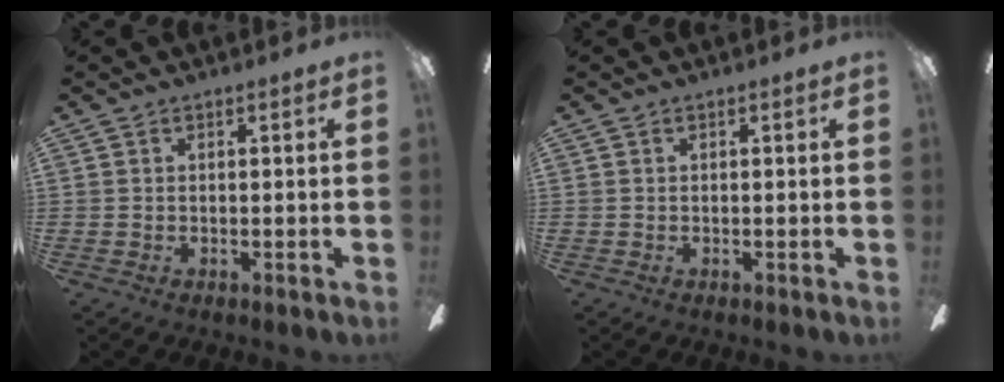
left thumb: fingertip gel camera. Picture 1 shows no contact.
{"total": 0.0}